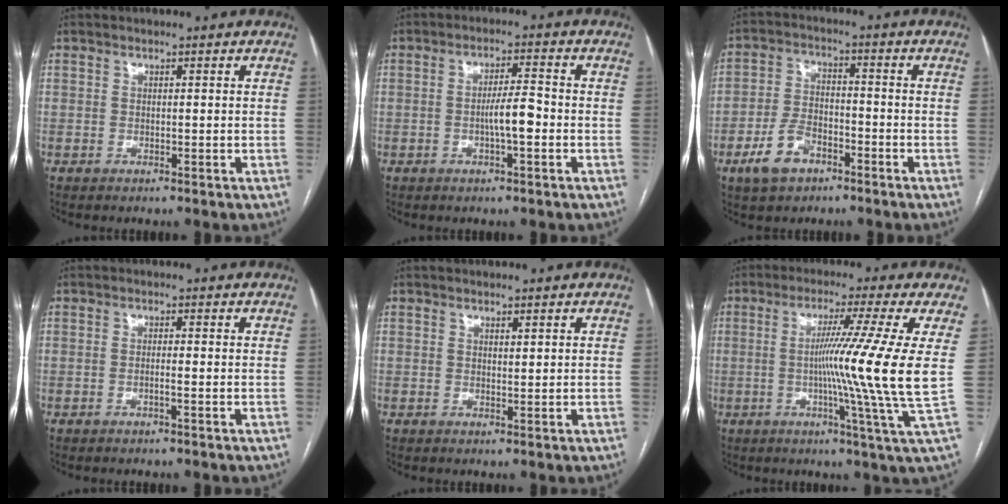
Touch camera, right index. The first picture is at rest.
{"total": 4.6, "force": [-1.2, 0.5, 4.4], "torque": [-0.077, 0.005, -0.020]}
{"total": 7.4, "force": [-4.2, 4.2, 4.4], "torque": [-0.100, 0.006, -0.072]}
{"total": 1.0, "force": [-0.4, -0.2, 0.9], "torque": [-0.015, 0.001, -0.008]}
{"total": 0.7, "force": [0.5, 0.2, 0.5], "torque": [-0.009, -0.004, 0.008]}
{"total": 13.3, "force": [0.5, -3.9, 12.7], "torque": [-0.208, -0.017, 0.007]}